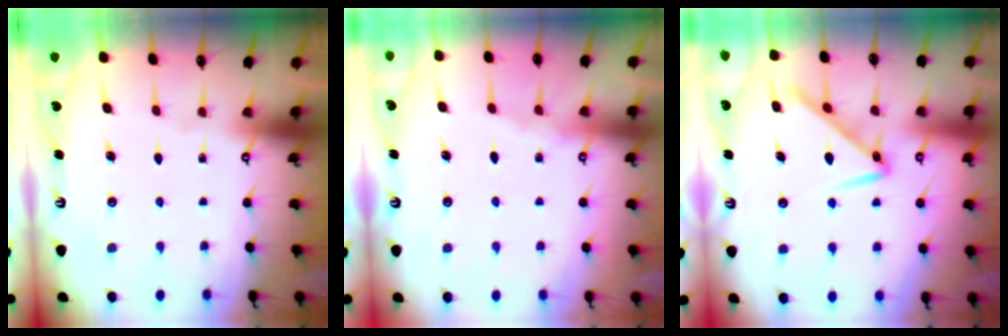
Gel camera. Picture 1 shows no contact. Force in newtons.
{"total": 5.4, "press": 5.4, "slide": 0.7}
{"total": 10.3, "press": 10.3, "slide": 0.4}